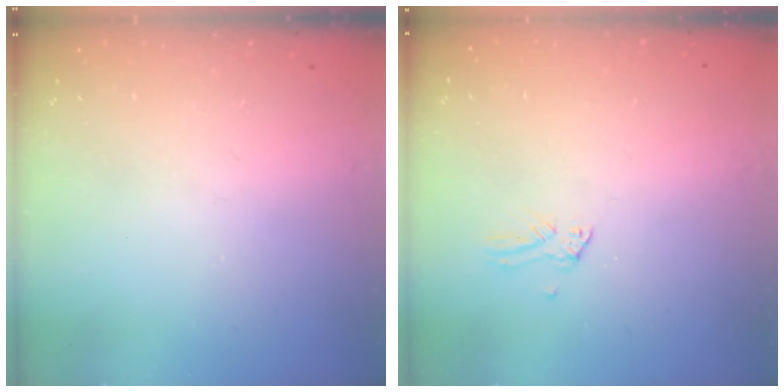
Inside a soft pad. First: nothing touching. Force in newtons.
{"total": 0.0}